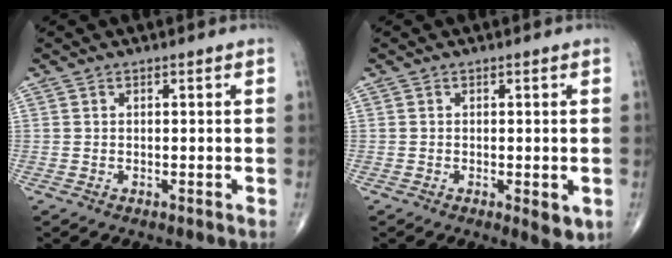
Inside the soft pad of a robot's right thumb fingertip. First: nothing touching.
{"total": 3.3, "force": [-0.9, 1.2, 3.0], "torque": [-0.032, -0.008, -0.010]}